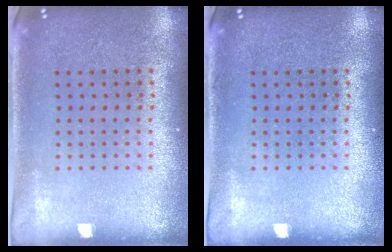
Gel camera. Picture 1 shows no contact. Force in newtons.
{"total": 0.0}